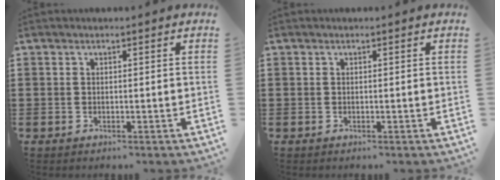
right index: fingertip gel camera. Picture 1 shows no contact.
{"total": 0.0}